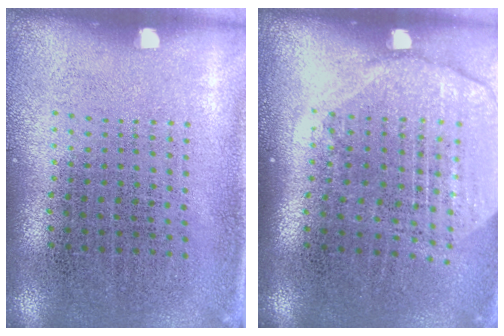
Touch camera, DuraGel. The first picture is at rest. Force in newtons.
{"total": 2.0, "press": 1.8, "slide": 1.0}